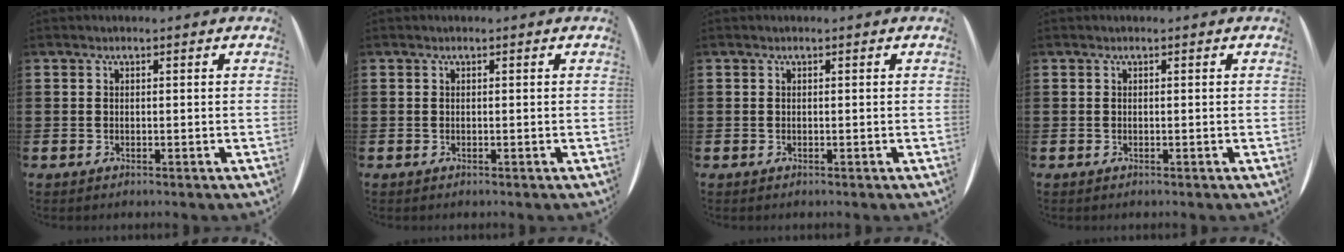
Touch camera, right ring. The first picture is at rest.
{"total": 0.0}
{"total": 0.0}
{"total": 0.0}